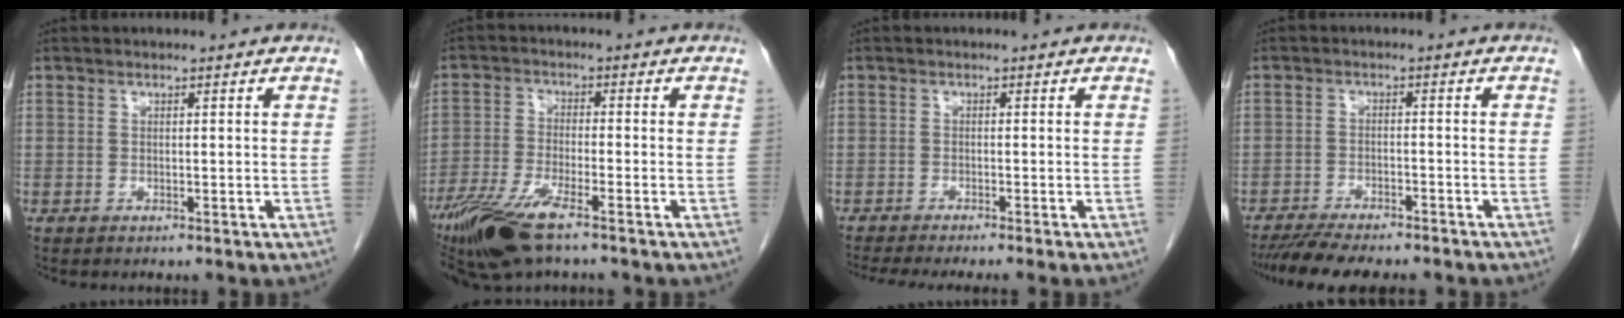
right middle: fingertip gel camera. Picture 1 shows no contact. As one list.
[{"total": 9.9, "force": [-6.8, 1.8, 7.0], "torque": [-0.138, -0.022, -0.127]}, {"total": 6.8, "force": [-5.8, -0.7, 3.4], "torque": [-0.037, -0.015, -0.090]}, {"total": 10.5, "force": [-9.2, 1.7, 4.7], "torque": [-0.069, -0.011, -0.137]}]